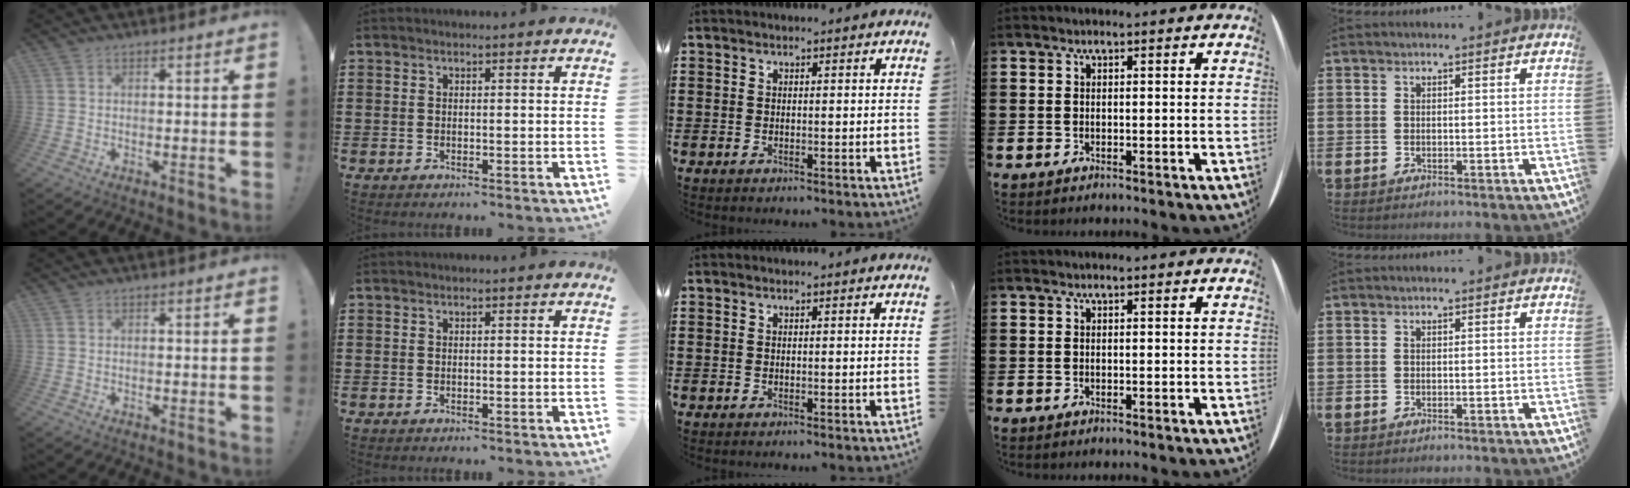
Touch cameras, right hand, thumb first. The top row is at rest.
{}